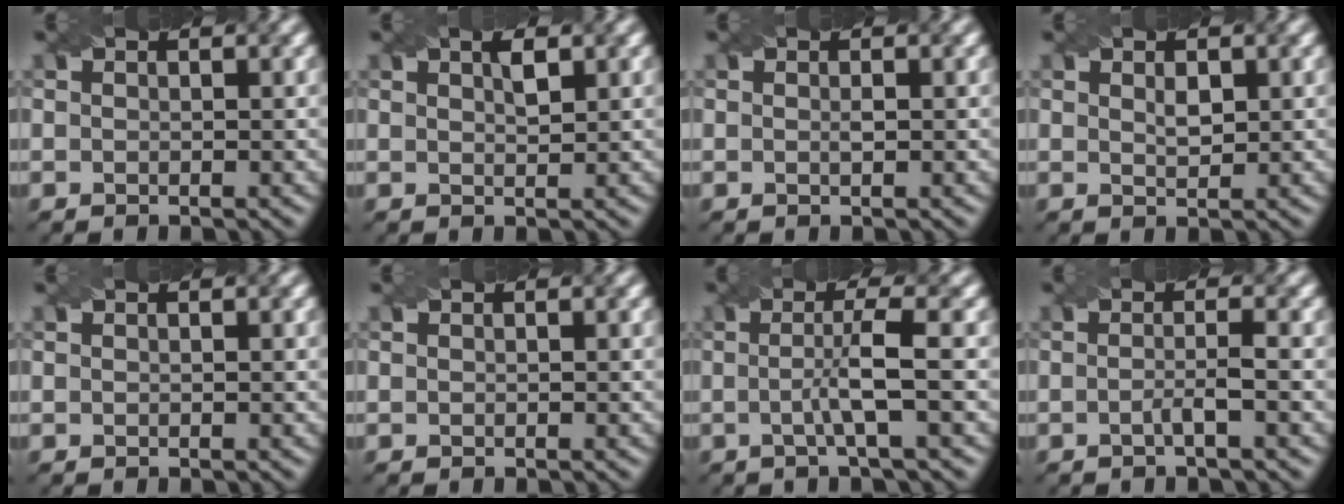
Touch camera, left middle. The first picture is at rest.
{"total": 1.3, "force": [0.8, 0.3, 1.0], "torque": [-0.019, 0.002, 0.014]}
{"total": 0.6, "force": [-0.1, 0.1, 0.6], "torque": [-0.012, 0.001, -0.001]}
{"total": 1.3, "force": [0.5, 0.6, 1.1], "torque": [-0.020, -0.001, 0.013]}
{"total": 0.0}
{"total": 0.0}
{"total": 3.6, "force": [-0.3, 0.5, 3.6], "torque": [-0.063, -0.002, -0.008]}
{"total": 1.8, "force": [-0.6, 0.2, 1.7], "torque": [-0.033, -0.002, -0.013]}